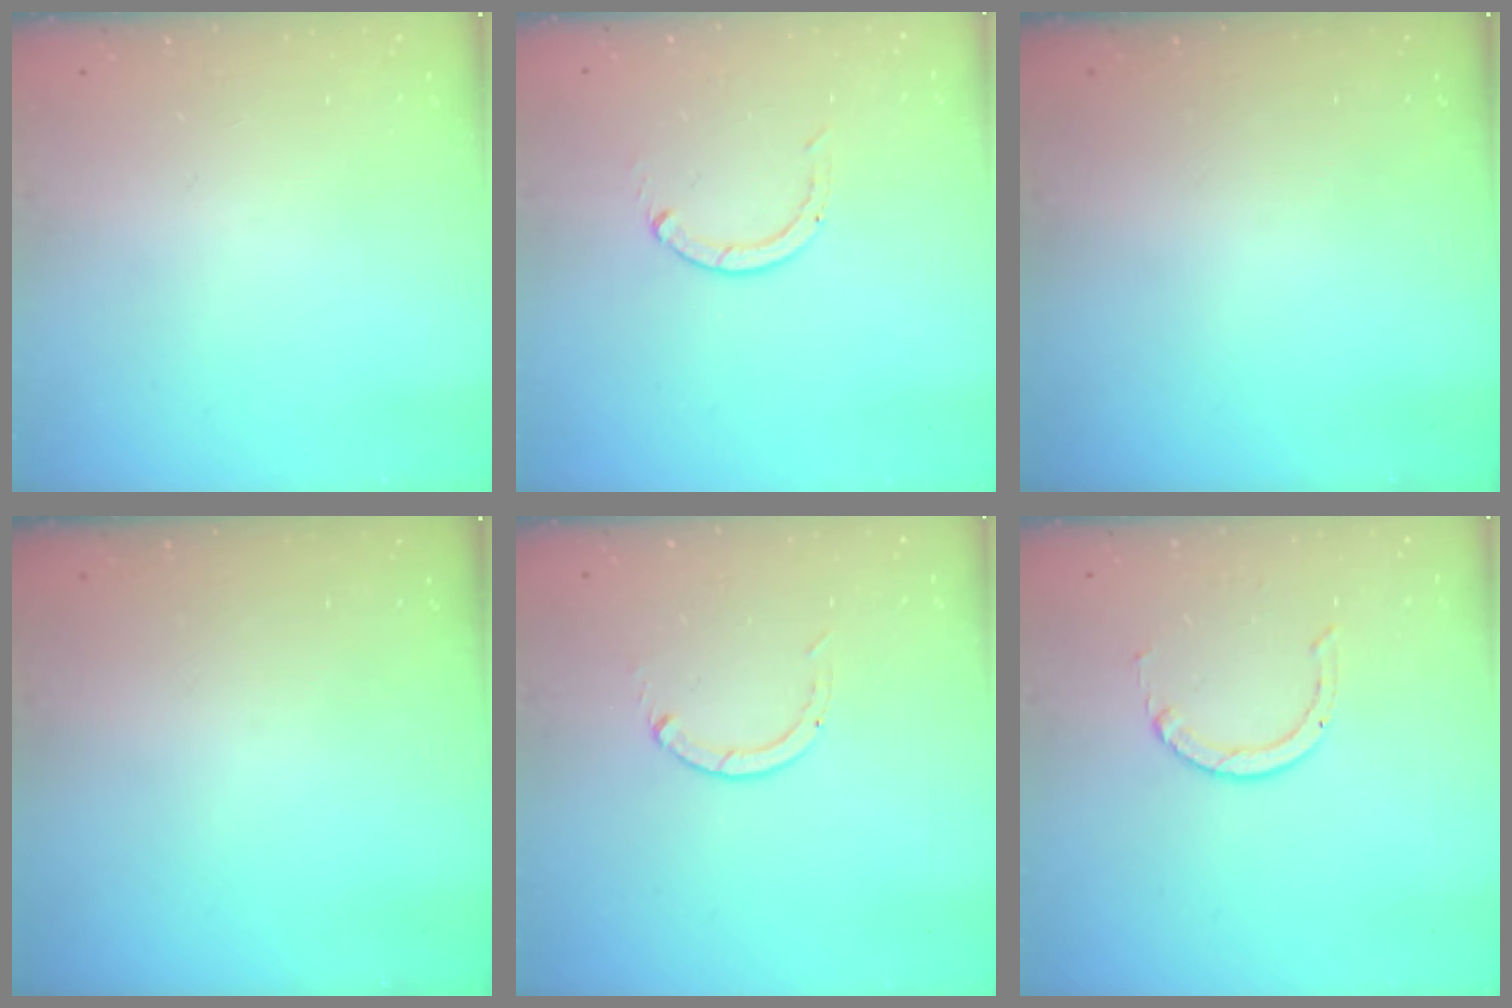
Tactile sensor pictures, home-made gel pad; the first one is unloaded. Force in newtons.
{"total": 0.0}
{"total": 0.0}
{"total": 0.0}
{"total": 0.0}
{"total": 1.5, "press": 1.5, "slide": 0.2}